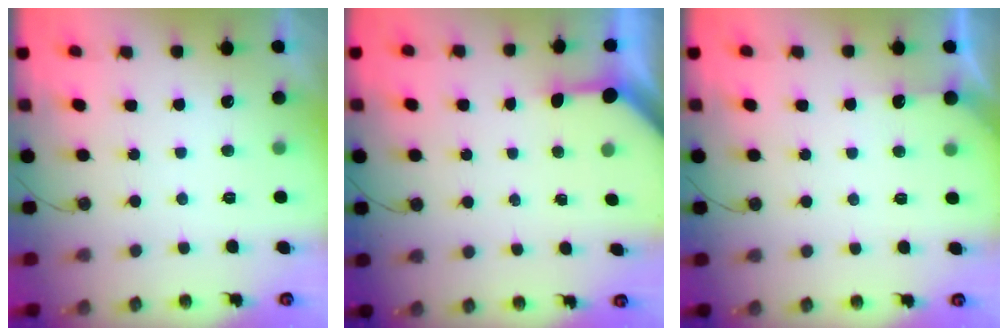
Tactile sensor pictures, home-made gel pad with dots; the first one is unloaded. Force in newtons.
{"total": 3.2, "press": 3.2, "slide": 0.4}
{"total": 4.1, "press": 4.0, "slide": 0.6}